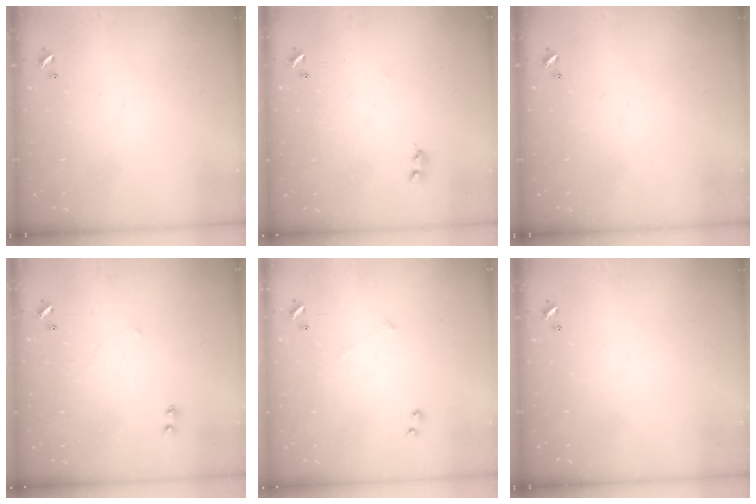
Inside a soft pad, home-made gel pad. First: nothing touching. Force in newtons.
{"total": 2.2, "press": 2.1, "slide": 0.6}
{"total": 0.0}
{"total": 2.9, "press": 2.9, "slide": 0.4}
{"total": 6.1, "press": 6.1, "slide": 0.7}
{"total": 0.0}